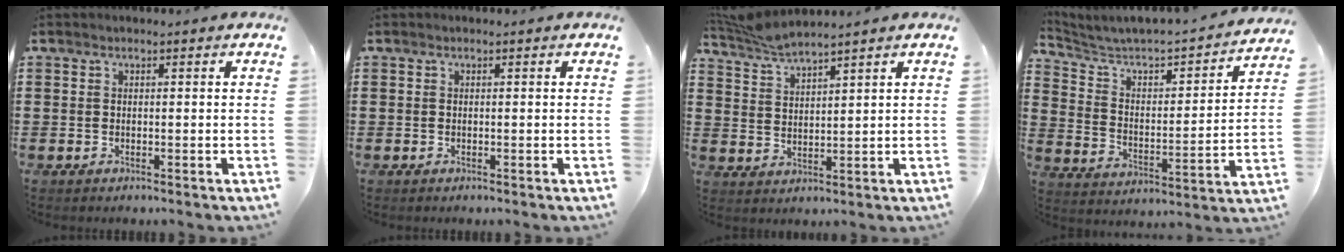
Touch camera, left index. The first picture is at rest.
{"total": 0.0}
{"total": 4.0, "force": [3.8, -0.4, 1.3], "torque": [-0.039, -0.014, 0.069]}
{"total": 3.6, "force": [2.9, 1.4, 1.6], "torque": [-0.054, -0.031, 0.035]}